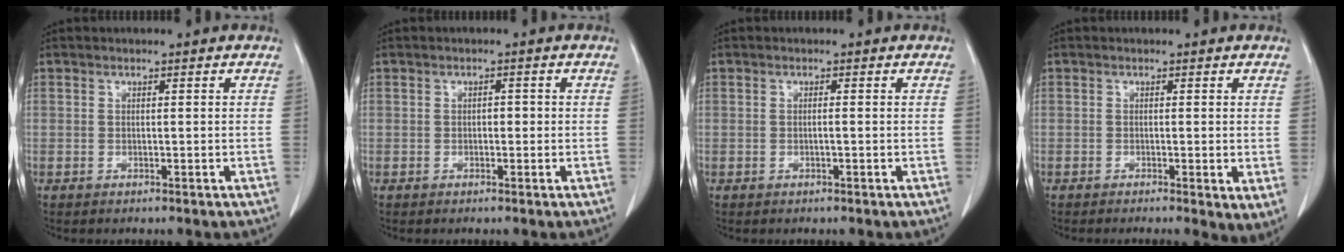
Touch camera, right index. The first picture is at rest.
{"total": 1.1, "force": [-0.1, 0.7, 0.9], "torque": [-0.008, 0.004, -0.002]}
{"total": 0.7, "force": [-0.1, 0.0, 0.7], "torque": [-0.013, 0.000, -0.002]}
{"total": 3.0, "force": [-0.7, 0.7, 2.9], "torque": [-0.033, -0.010, -0.011]}